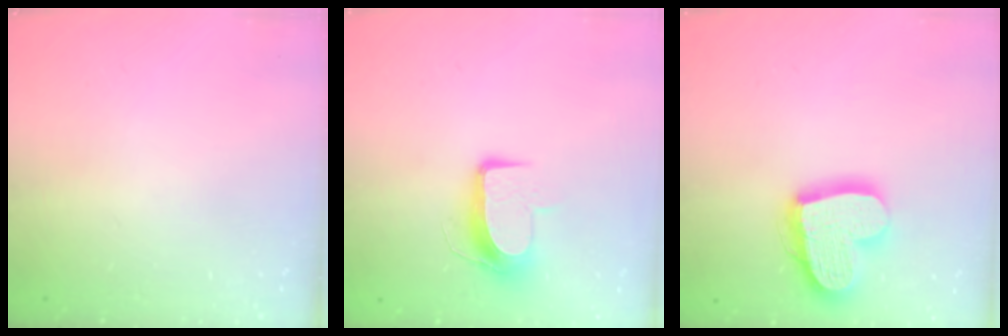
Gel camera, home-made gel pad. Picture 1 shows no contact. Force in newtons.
{"total": 9.8, "press": 9.8, "slide": 0.3}
{"total": 17.6, "press": 17.5, "slide": 1.9}